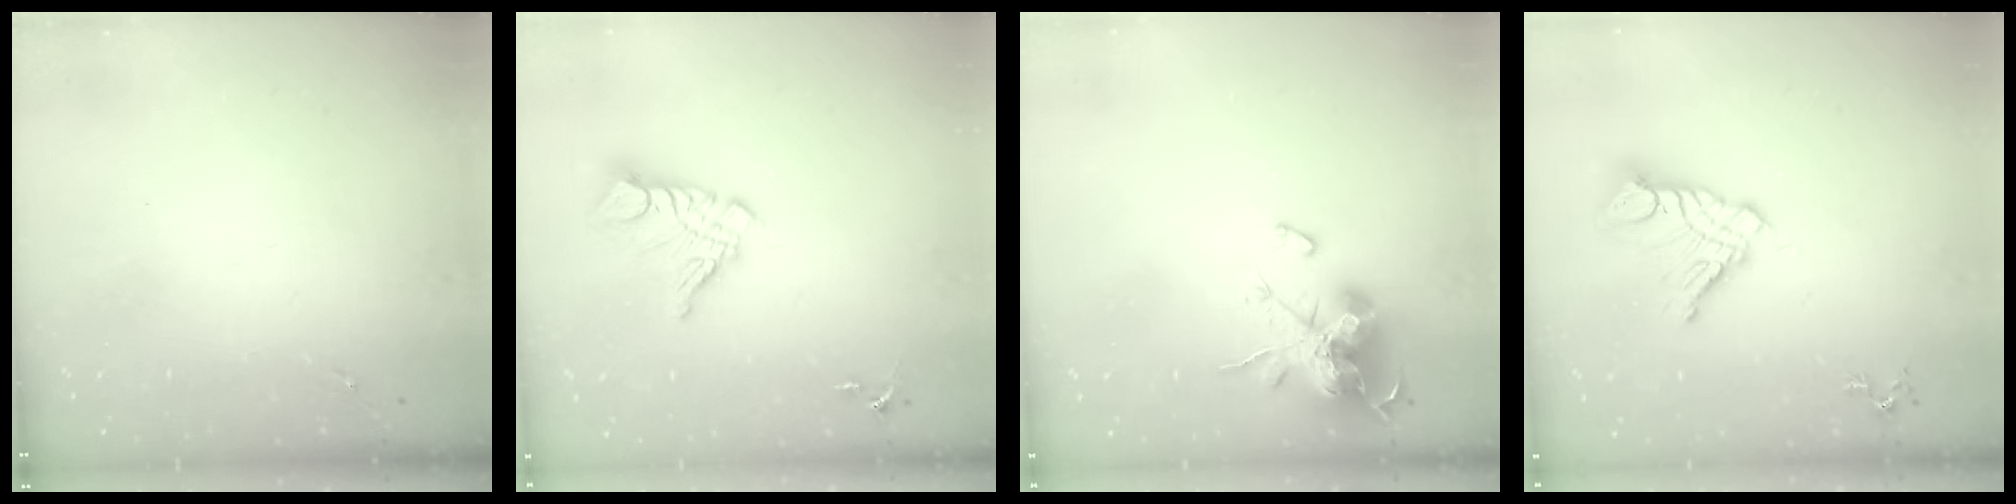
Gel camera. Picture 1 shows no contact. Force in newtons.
{"total": 12.1, "press": 12.0, "slide": 1.1}
{"total": 16.4, "press": 16.4, "slide": 0.1}
{"total": 12.8, "press": 12.7, "slide": 1.4}